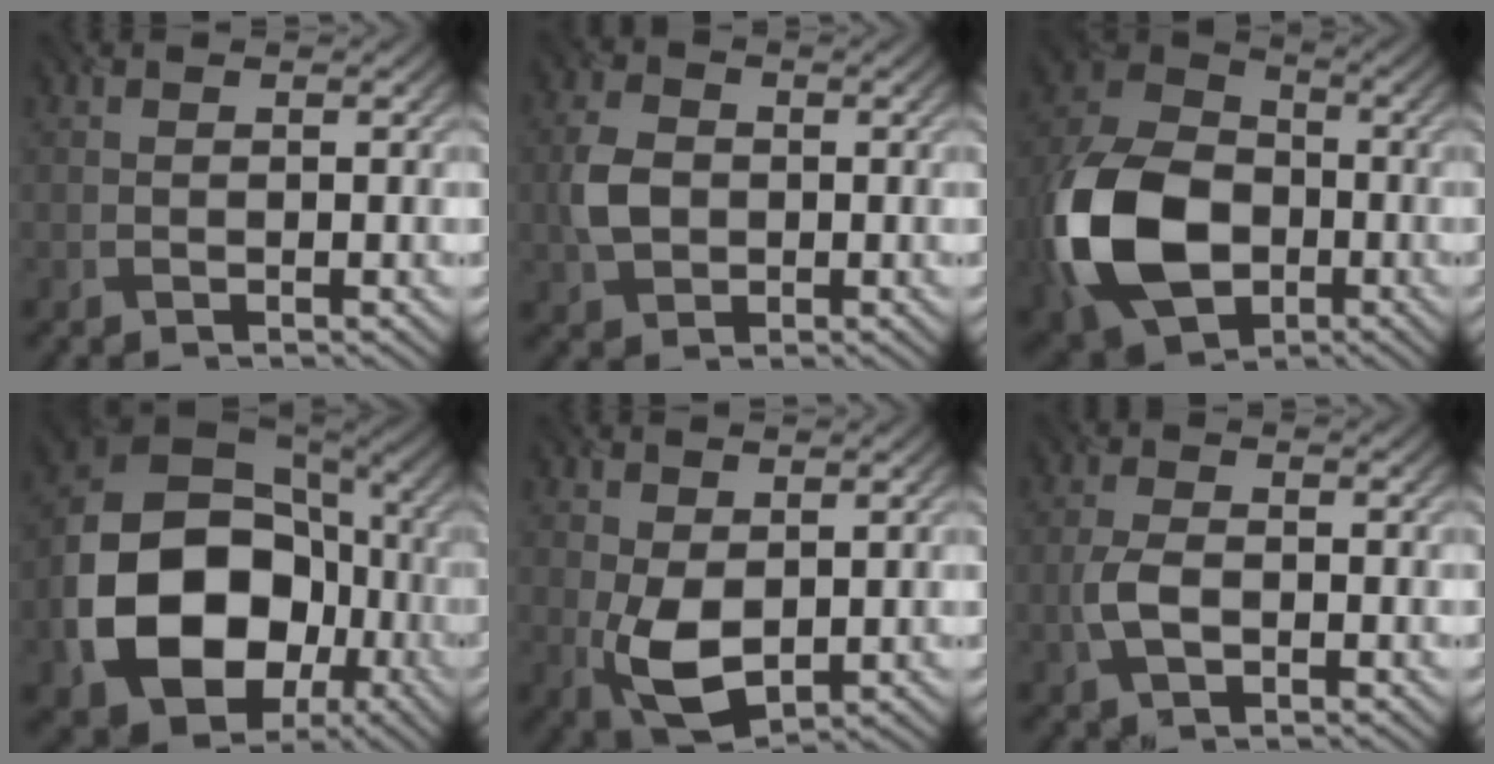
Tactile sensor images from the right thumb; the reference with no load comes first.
{"total": 4.5, "force": [-0.4, 3.5, 2.7], "torque": [-0.070, 0.000, -0.011]}
{"total": 16.5, "force": [-4.8, 11.7, 10.6], "torque": [-0.259, -0.026, -0.105]}
{"total": 18.4, "force": [-4.4, 14.0, 11.0], "torque": [-0.225, -0.038, -0.066]}
{"total": 6.5, "force": [-0.1, 4.0, 5.1], "torque": [-0.118, -0.005, 0.001]}
{"total": 3.4, "force": [-1.0, 1.9, 2.6], "torque": [-0.065, -0.002, -0.023]}